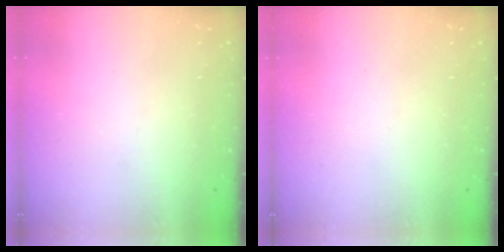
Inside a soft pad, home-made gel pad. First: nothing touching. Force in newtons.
{"total": 0.0}